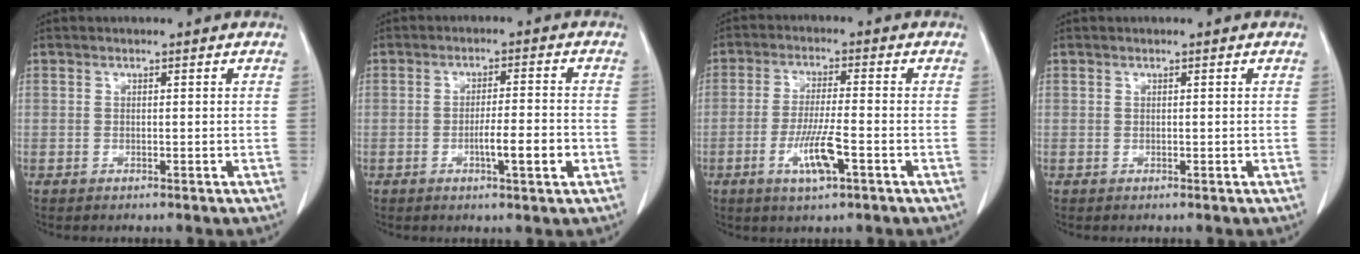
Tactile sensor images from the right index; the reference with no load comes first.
{"total": 5.8, "force": [-2.0, 0.5, 5.5], "torque": [-0.085, -0.002, -0.030]}
{"total": 7.1, "force": [-3.0, 0.7, 6.4], "torque": [-0.124, -0.010, -0.055]}
{"total": 0.0}